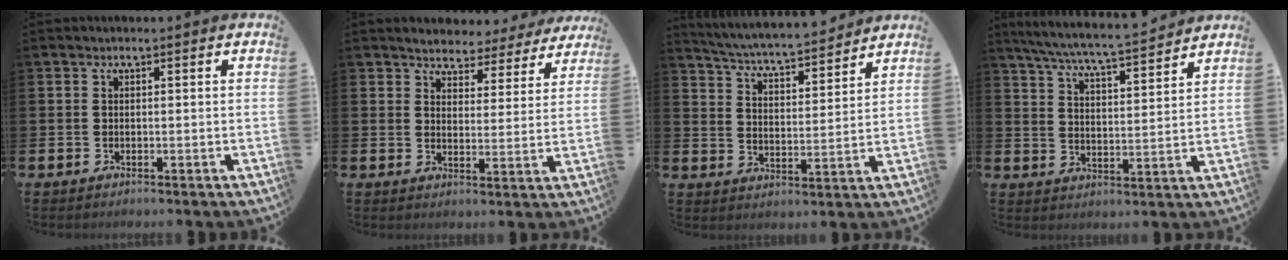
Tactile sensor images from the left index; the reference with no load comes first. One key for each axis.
{"total": 3.8, "fx": 3.6, "fy": 1.1, "fz": 0.0, "tx": -0.020, "ty": -0.027, "tz": 0.060}
{"total": 5.6, "fx": 5.5, "fy": 0.2, "fz": 1.3, "tx": -0.053, "ty": -0.044, "tz": 0.091}
{"total": 6.8, "fx": 6.5, "fy": 0.0, "fz": 2.1, "tx": -0.068, "ty": -0.046, "tz": 0.112}